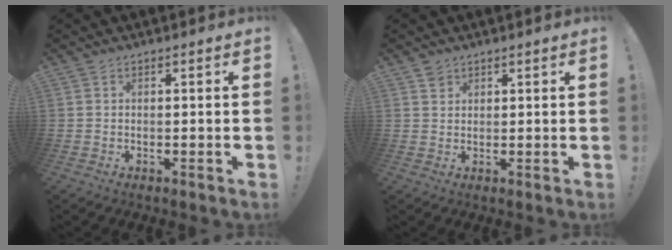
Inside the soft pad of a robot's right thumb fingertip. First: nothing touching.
{"total": 2.0, "force": [1.4, 1.4, 0.3], "torque": [0.000, -0.005, 0.025]}